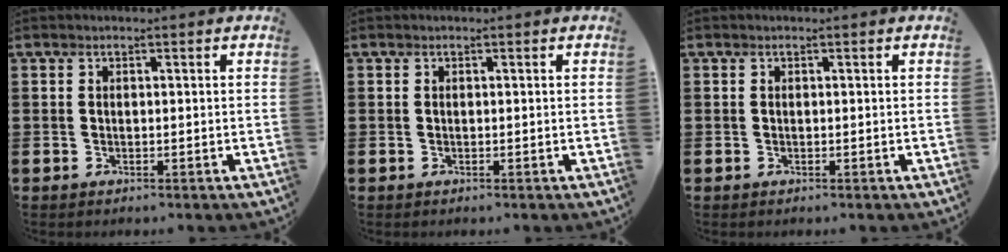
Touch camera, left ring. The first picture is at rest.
{"total": 0.0}
{"total": 0.0}